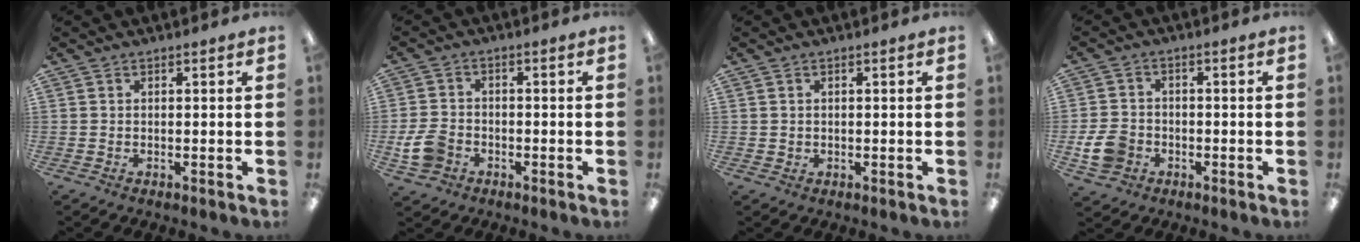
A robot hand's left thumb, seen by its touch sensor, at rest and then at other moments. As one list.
[{"total": 6.8, "force": [-2.6, 5.2, 3.5], "torque": [-0.080, 0.014, -0.047]}, {"total": 0.9, "force": [0.3, 0.9, -0.1], "torque": [0.000, 0.005, 0.004]}, {"total": 7.1, "force": [-2.4, 5.8, 3.3], "torque": [-0.071, 0.013, -0.044]}]